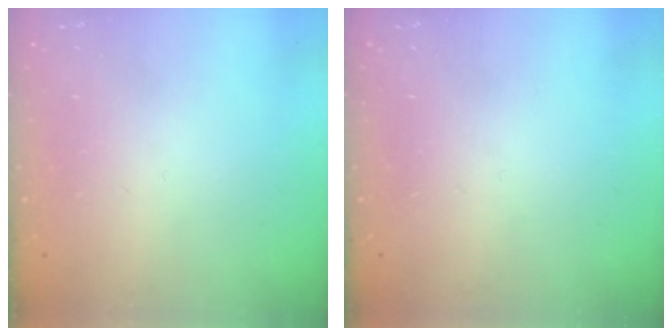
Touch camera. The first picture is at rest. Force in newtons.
{"total": 0.0}